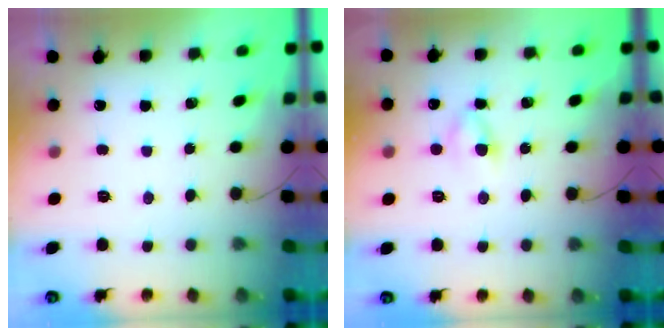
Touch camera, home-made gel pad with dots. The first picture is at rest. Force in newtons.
{"total": 3.2, "press": 2.9, "slide": 1.4}